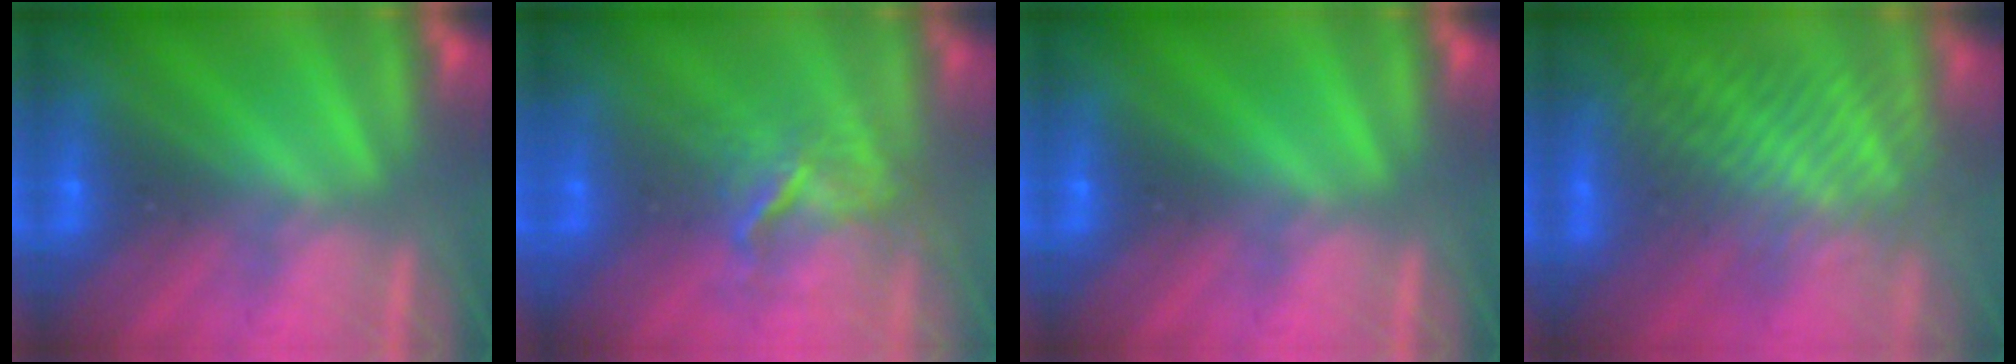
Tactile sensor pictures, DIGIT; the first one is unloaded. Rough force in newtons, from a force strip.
{"total": 3.5}
{"total": 0.0}
{"total": 3.3}